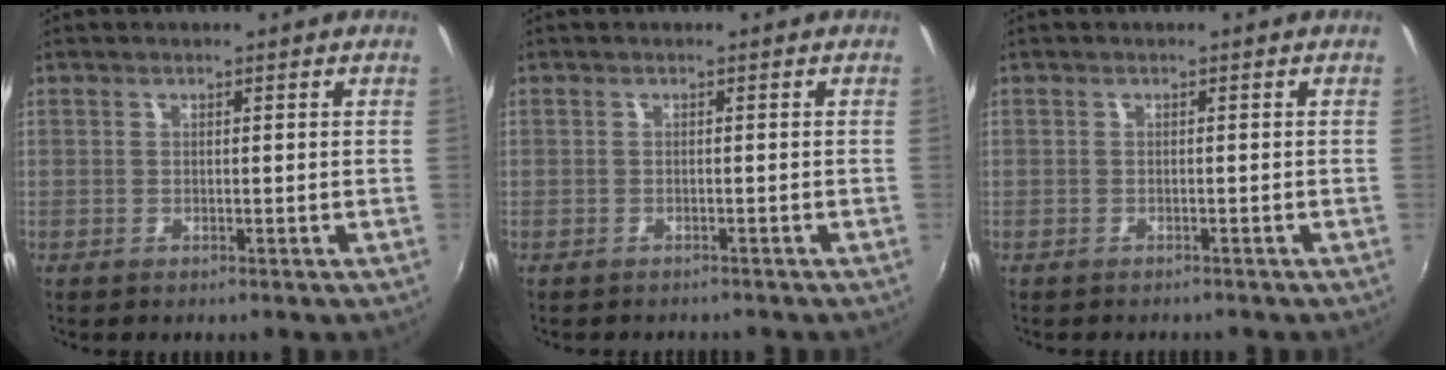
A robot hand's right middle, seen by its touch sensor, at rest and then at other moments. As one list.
[{"total": 1.3, "force": [-1.1, 0.7, 0.0], "torque": [-0.007, 0.002, -0.015]}, {"total": 1.1, "force": [-0.9, 0.6, 0.0], "torque": [-0.006, 0.002, -0.013]}]